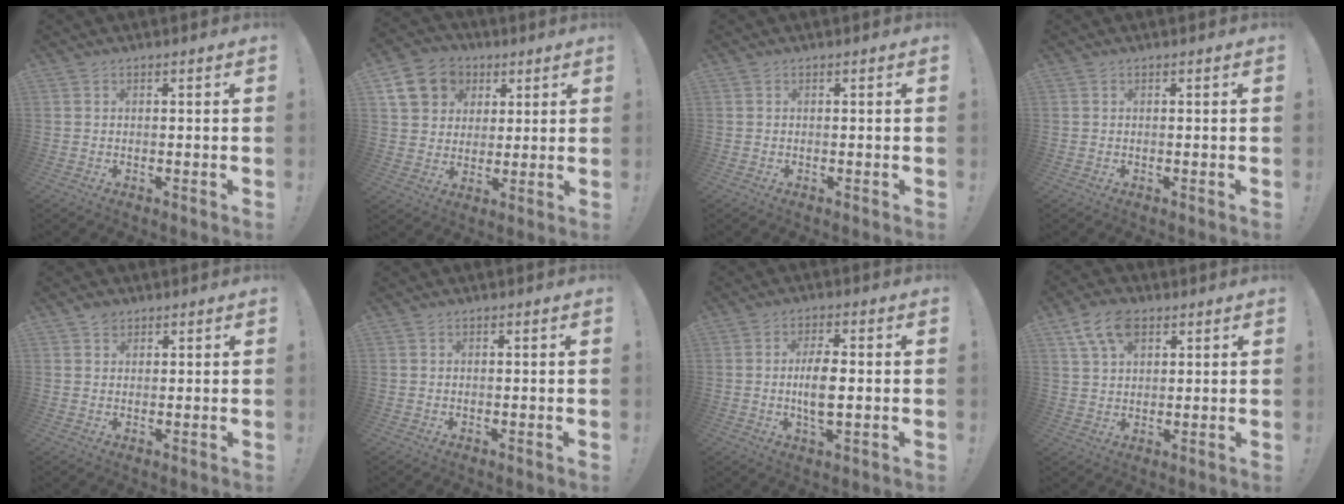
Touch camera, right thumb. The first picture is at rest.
{"total": 12.4, "force": [4.7, 10.5, 4.5], "torque": [-0.056, -0.019, 0.098]}
{"total": 0.0}
{"total": 0.0}
{"total": 1.9, "force": [1.3, 1.4, 0.2], "torque": [0.007, -0.006, 0.022]}
{"total": 0.0}
{"total": 7.7, "force": [-0.5, 2.8, 7.1], "torque": [-0.133, -0.003, -0.015]}
{"total": 9.4, "force": [4.9, 5.7, 5.7], "torque": [-0.100, -0.007, 0.093]}